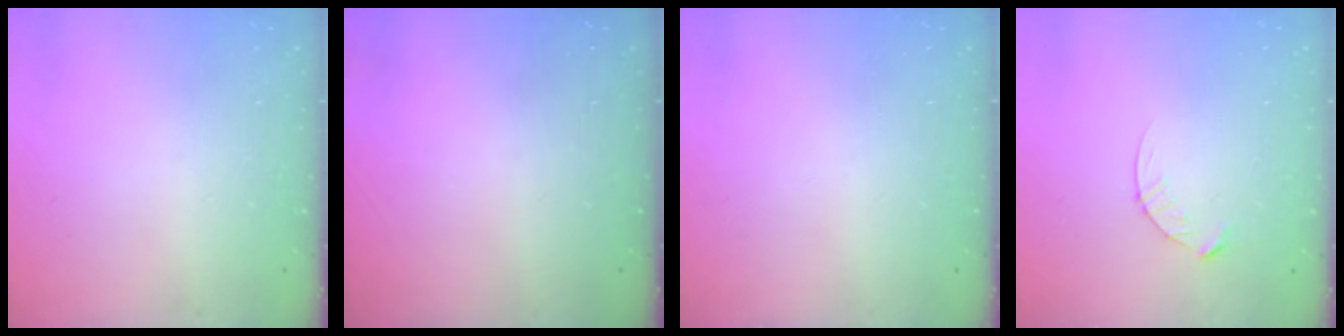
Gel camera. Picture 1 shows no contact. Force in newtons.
{"total": 0.0}
{"total": 0.0}
{"total": 4.1, "press": 4.1, "slide": 0.5}